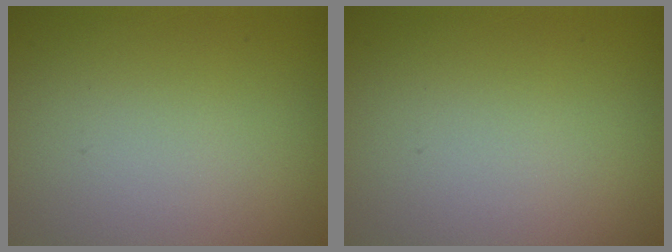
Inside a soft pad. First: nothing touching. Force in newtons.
{"total": 0.0}